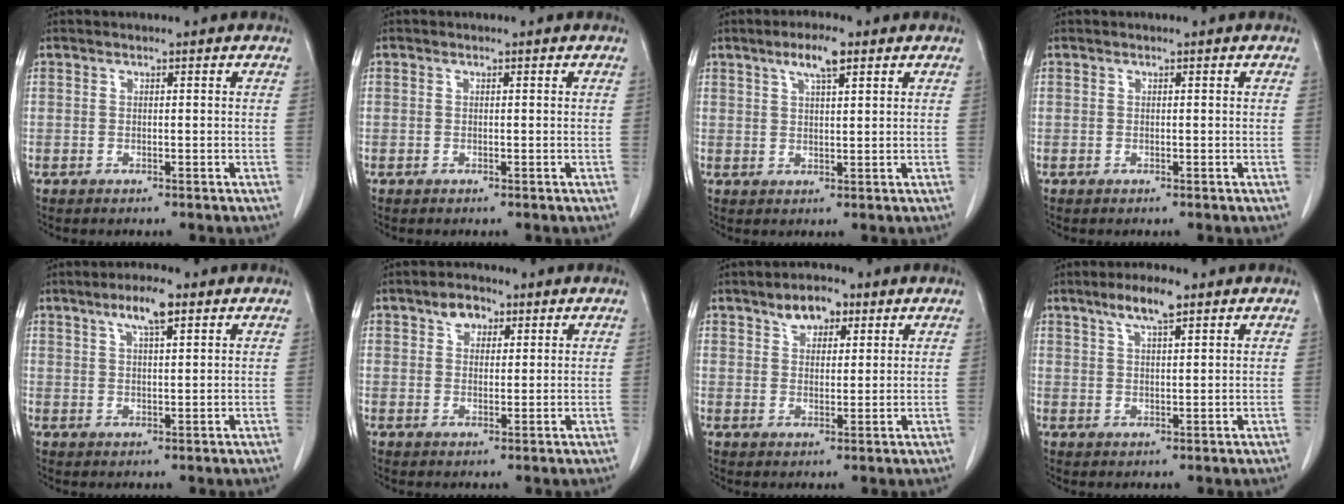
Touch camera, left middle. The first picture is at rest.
{"total": 0.0}
{"total": 4.5, "force": [2.7, 0.6, 3.5], "torque": [-0.069, 0.003, 0.047]}
{"total": 0.0}
{"total": 5.0, "force": [3.0, 0.8, 3.9], "torque": [-0.076, 0.004, 0.050]}
{"total": 3.5, "force": [2.0, 2.2, 1.8], "torque": [-0.033, 0.010, 0.034]}
{"total": 4.8, "force": [2.9, 2.5, 2.8], "torque": [-0.046, 0.008, 0.049]}
{"total": 4.9, "force": [3.2, 0.8, 3.5], "torque": [-0.072, 0.005, 0.058]}